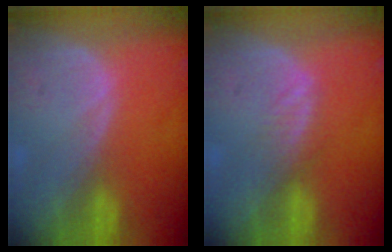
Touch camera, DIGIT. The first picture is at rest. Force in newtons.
{"total": 2.0, "press": 2.0, "slide": 0.2}